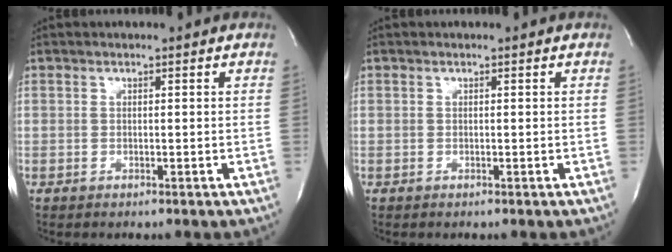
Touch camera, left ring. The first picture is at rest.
{"total": 0.0}